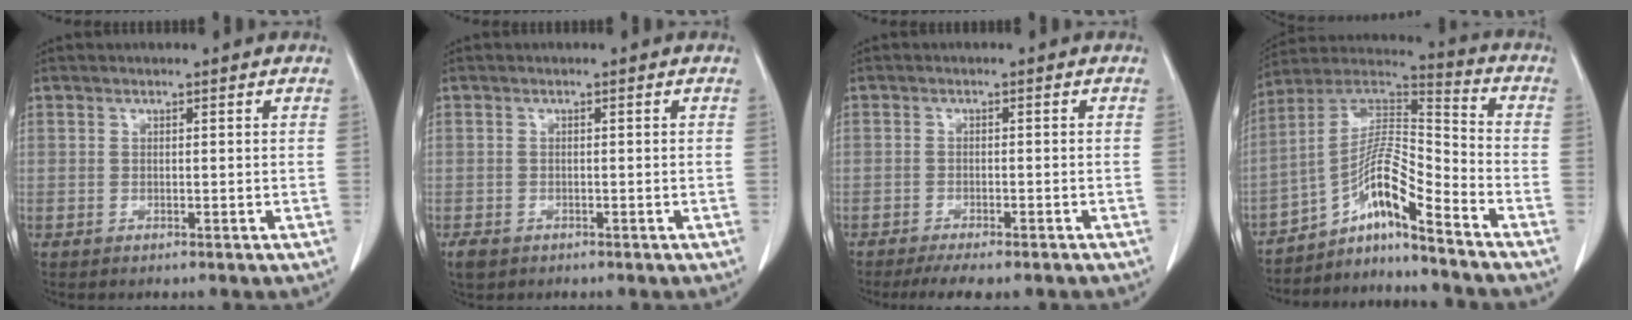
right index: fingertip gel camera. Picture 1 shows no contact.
{"total": 1.8, "force": [-1.2, 1.1, 0.8], "torque": [-0.021, -0.002, -0.015]}
{"total": 6.6, "force": [-5.4, 1.2, 3.6], "torque": [-0.043, -0.008, -0.078]}
{"total": 11.9, "force": [-7.8, 0.6, 8.9], "torque": [-0.166, 0.024, -0.140]}